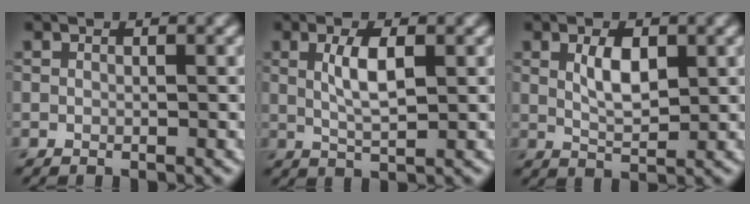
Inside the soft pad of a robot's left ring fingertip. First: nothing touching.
{"total": 3.3, "force": [0.6, 1.0, 3.0], "torque": [-0.062, 0.002, 0.012]}
{"total": 3.1, "force": [0.8, 1.5, 2.6], "torque": [-0.052, 0.001, 0.018]}